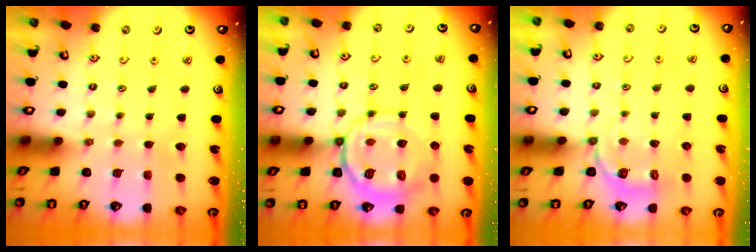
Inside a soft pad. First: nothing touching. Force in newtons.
{"total": 9.7, "press": 9.5, "slide": 1.8}
{"total": 5.0, "press": 4.3, "slide": 2.5}